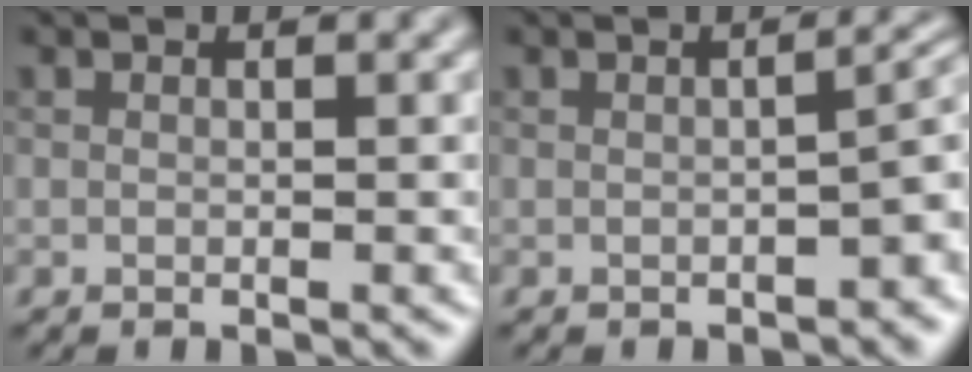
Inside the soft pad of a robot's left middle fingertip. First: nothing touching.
{"total": 3.3, "force": [-1.3, 1.1, 2.8], "torque": [-0.033, 0.007, -0.019]}